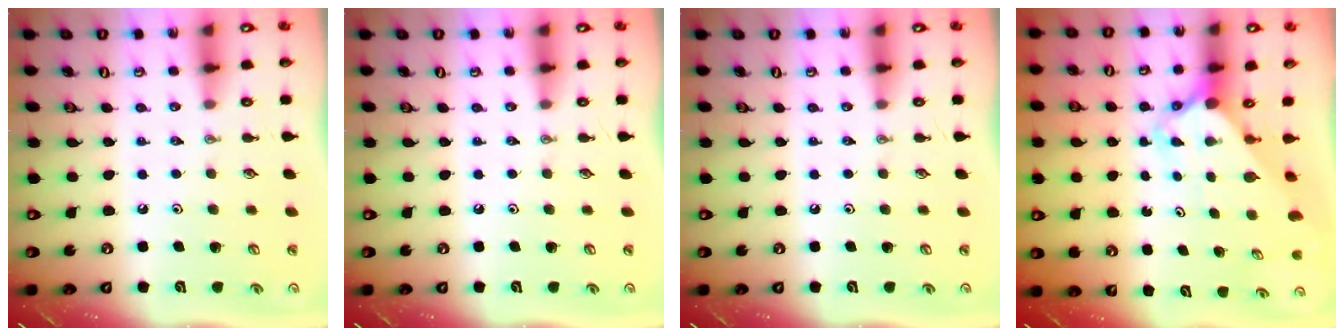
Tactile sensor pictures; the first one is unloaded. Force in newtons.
{"total": 0.0}
{"total": 0.0}
{"total": 2.8, "press": 2.8, "slide": 0.1}